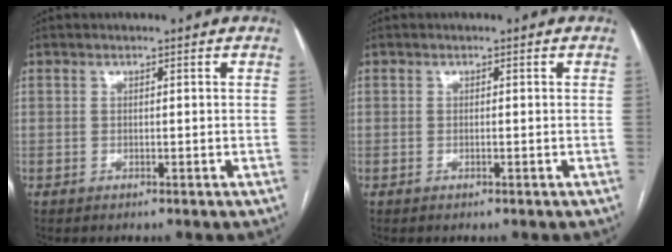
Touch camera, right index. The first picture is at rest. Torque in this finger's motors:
{"motor_torque": [-0.14, 0.14, -0.01, -0.01]}